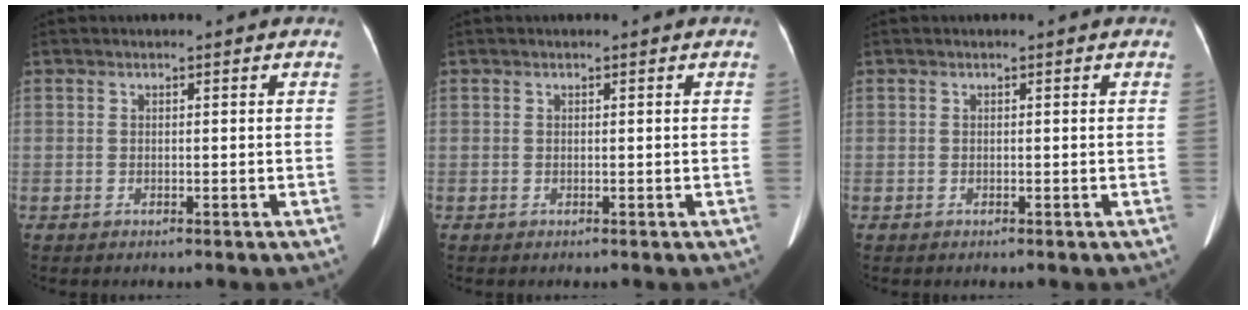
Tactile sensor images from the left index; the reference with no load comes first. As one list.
[{"total": 0.0}, {"total": 0.0}]